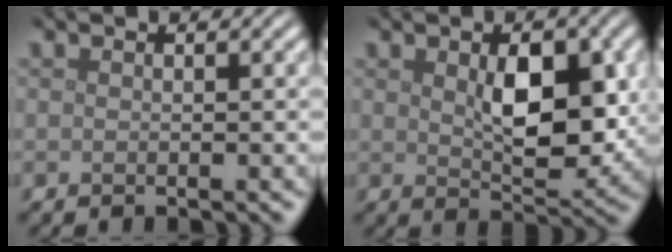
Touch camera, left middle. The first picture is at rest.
{"total": 6.0, "force": [0.8, 3.0, 5.1], "torque": [-0.082, -0.007, 0.023]}